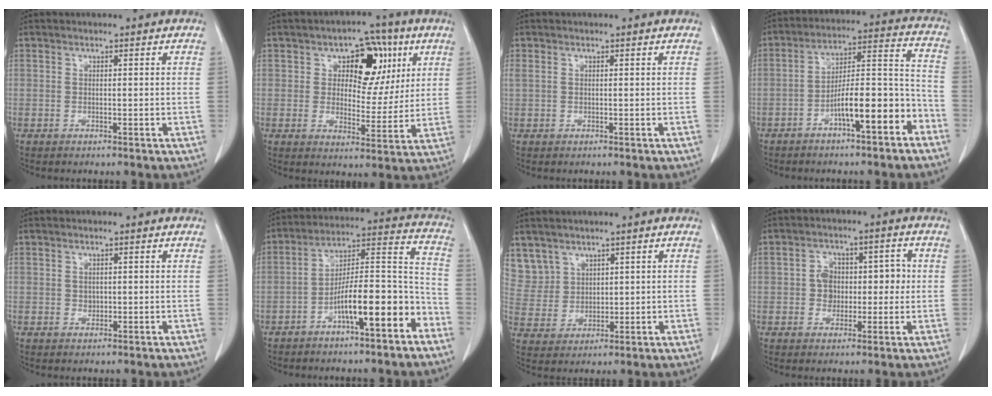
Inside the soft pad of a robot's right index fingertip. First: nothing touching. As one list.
[{"total": 9.9, "force": [3.9, 6.1, 6.8], "torque": [-0.078, 0.022, 0.058]}, {"total": 0.6, "force": [0.4, 0.4, 0.2], "torque": [-0.011, 0.019, 0.011]}, {"total": 11.6, "force": [-6.1, 2.3, 9.6], "torque": [-0.150, 0.034, -0.093]}, {"total": 0.9, "force": [0.0, 0.8, 0.5], "torque": [-0.008, 0.001, 0.002]}, {"total": 13.2, "force": [-6.9, 2.5, 11.0], "torque": [-0.171, 0.033, -0.108]}, {"total": 7.2, "force": [4.5, 5.6, 0.1], "torque": [-0.008, 0.013, 0.107]}, {"total": 5.7, "force": [-0.1, 4.6, 3.3], "torque": [-0.043, 0.031, 0.002]}]